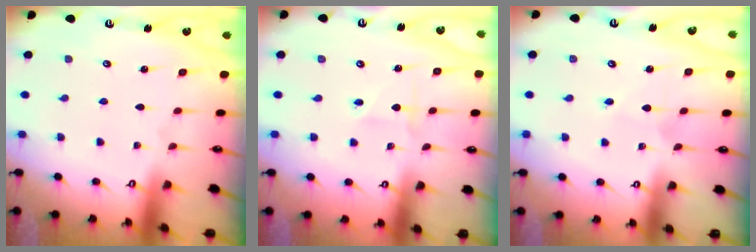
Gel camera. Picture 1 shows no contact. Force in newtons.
{"total": 2.0, "press": 2.0, "slide": 0.5}
{"total": 4.5, "press": 4.4, "slide": 0.3}